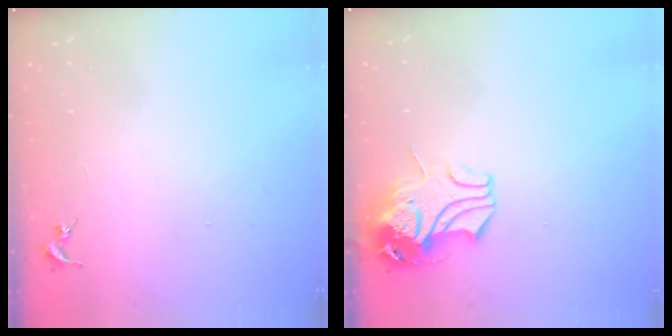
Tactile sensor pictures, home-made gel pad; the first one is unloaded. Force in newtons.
{"total": 11.7, "press": 11.5, "slide": 1.8}